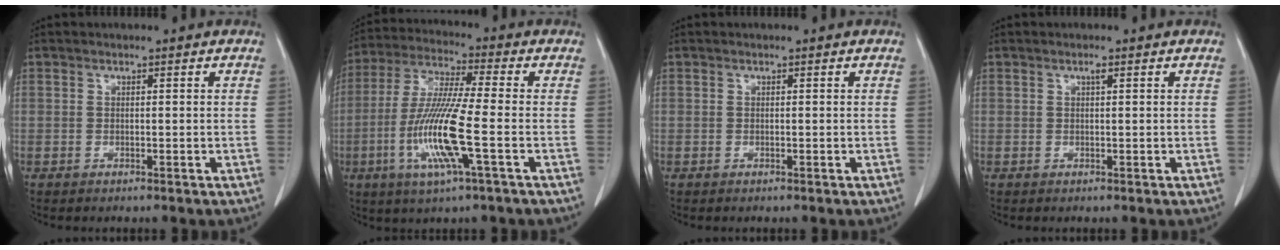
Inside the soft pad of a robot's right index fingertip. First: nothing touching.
{"total": 13.1, "force": [-3.5, 0.2, 12.6], "torque": [-0.261, -0.013, -0.075]}
{"total": 0.0}
{"total": 0.6, "force": [0.3, 0.0, 0.5], "torque": [-0.010, 0.001, 0.005]}